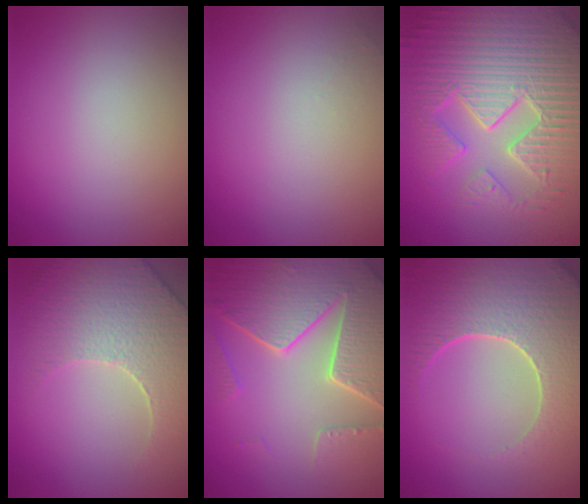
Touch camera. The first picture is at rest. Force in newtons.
{"total": 0.7, "press": 0.7, "slide": 0.1}
{"total": 9.6, "press": 6.8, "slide": 6.8}
{"total": 6.3, "press": 5.2, "slide": 3.6}
{"total": 8.2, "press": 6.1, "slide": 5.5}
{"total": 8.0, "press": 6.2, "slide": 5.2}